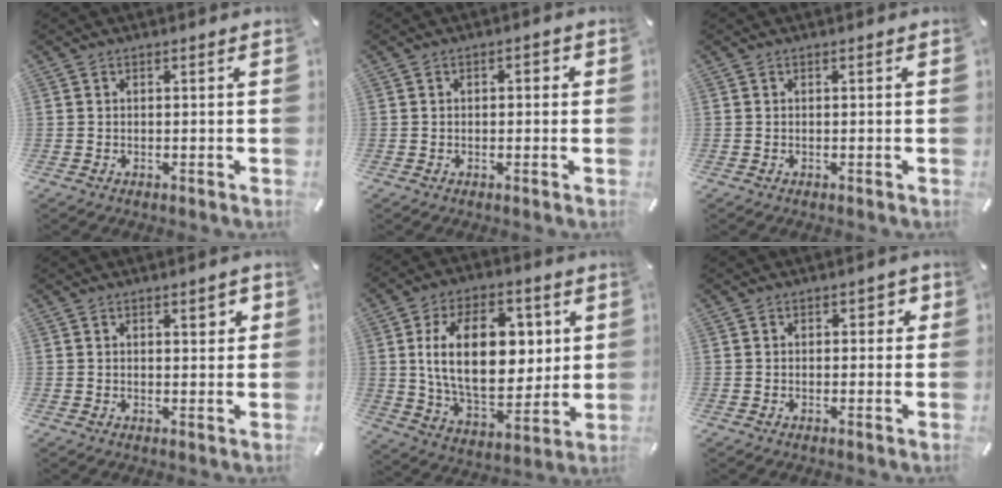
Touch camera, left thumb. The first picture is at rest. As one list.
[{"total": 1.8, "force": [-0.2, 1.1, 1.4], "torque": [-0.027, 0.008, -0.006]}, {"total": 0.0}, {"total": 3.1, "force": [1.4, 1.6, 2.3], "torque": [-0.024, -0.004, 0.016]}, {"total": 21.2, "force": [4.1, 13.3, 15.9], "torque": [-0.277, 0.000, 0.070]}, {"total": 2.2, "force": [0.3, 1.5, 1.6], "torque": [-0.015, 0.005, -0.003]}]